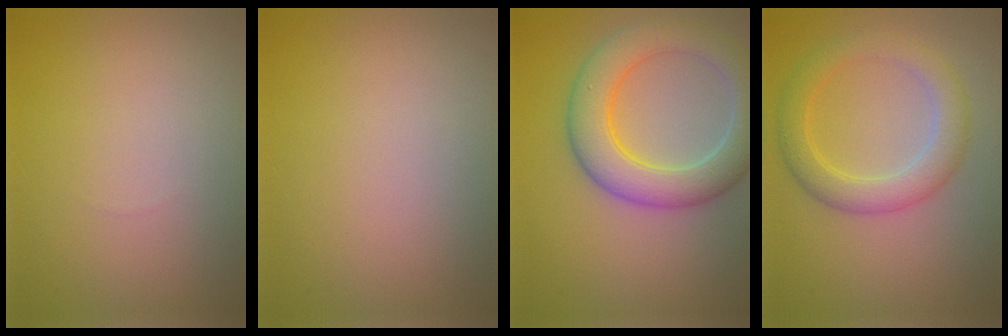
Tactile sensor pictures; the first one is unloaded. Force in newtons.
{"total": 0.0}
{"total": 6.8, "press": 6.8, "slide": 0.4}
{"total": 3.9, "press": 3.9, "slide": 0.1}